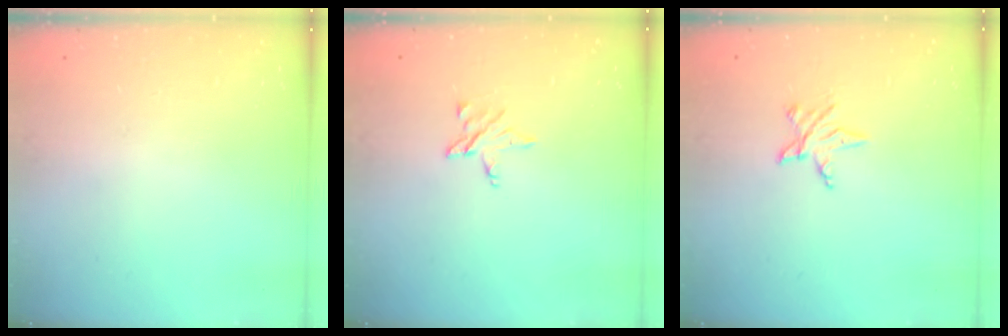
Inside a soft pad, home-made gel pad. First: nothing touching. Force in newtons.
{"total": 4.2, "press": 4.2, "slide": 0.4}
{"total": 4.8, "press": 4.8, "slide": 0.5}